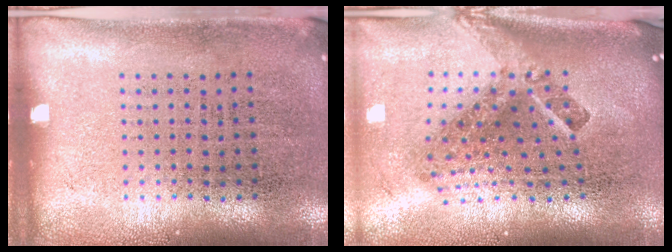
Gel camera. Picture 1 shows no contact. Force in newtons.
{"total": 2.8, "press": 1.7, "slide": 2.2}